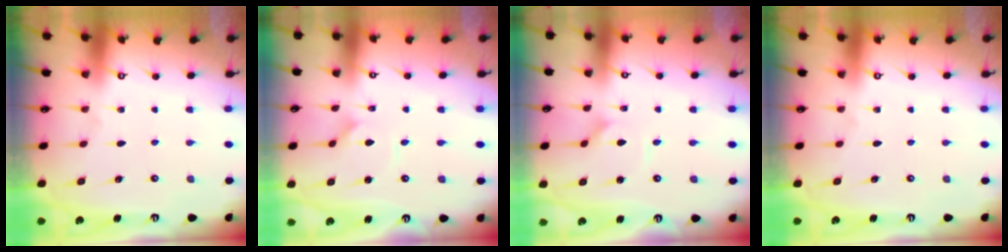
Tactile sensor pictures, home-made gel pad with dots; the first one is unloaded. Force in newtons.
{"total": 1.0, "press": 1.0, "slide": 0.2}
{"total": 1.3, "press": 1.2, "slide": 0.3}
{"total": 0.0}